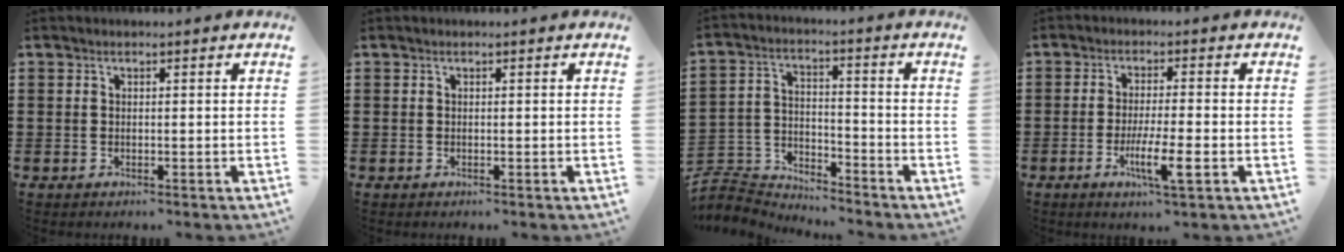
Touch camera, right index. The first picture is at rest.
{"total": 0.0}
{"total": 5.4, "force": [-5.2, 1.4, 0.1], "torque": [-0.025, 0.002, -0.113]}
{"total": 6.5, "force": [-2.4, 1.0, 6.0], "torque": [-0.102, -0.008, -0.041]}